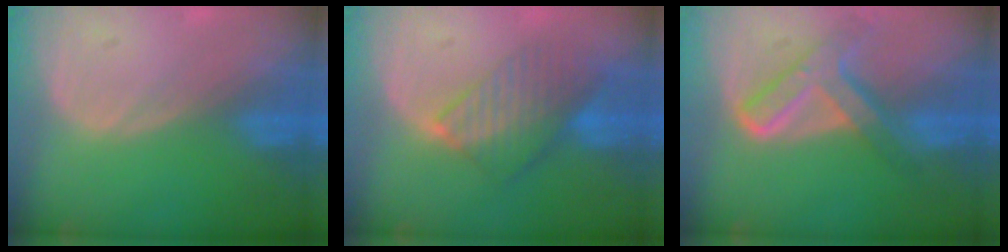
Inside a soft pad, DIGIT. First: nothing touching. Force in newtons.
{"total": 8.1, "press": 7.1, "slide": 3.9}
{"total": 7.7, "press": 6.5, "slide": 4.2}